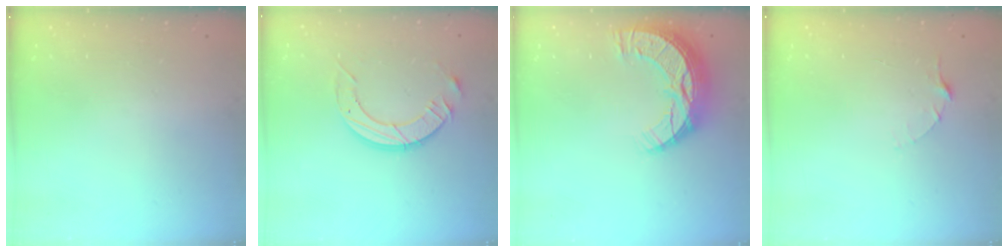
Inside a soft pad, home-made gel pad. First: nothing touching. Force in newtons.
{"total": 10.4, "press": 10.3, "slide": 0.9}
{"total": 12.3, "press": 12.2, "slide": 0.9}
{"total": 2.5, "press": 2.5, "slide": 0.3}